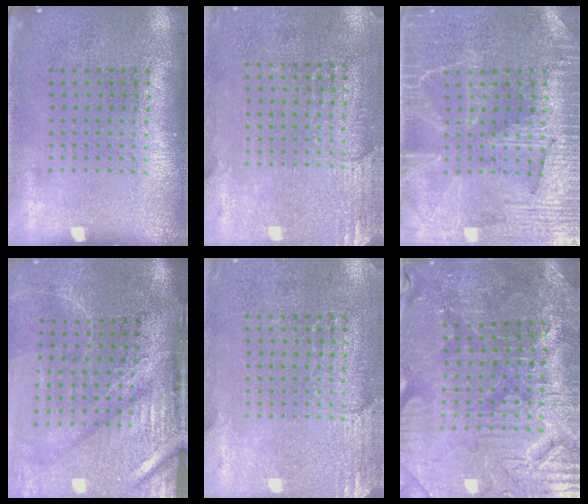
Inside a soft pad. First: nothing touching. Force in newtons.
{"total": 2.6, "press": 2.3, "slide": 1.2}
{"total": 4.0, "press": 3.6, "slide": 1.6}
{"total": 4.5, "press": 3.7, "slide": 2.5}
{"total": 2.6, "press": 2.3, "slide": 1.2}
{"total": 3.6, "press": 3.6, "slide": 0.5}